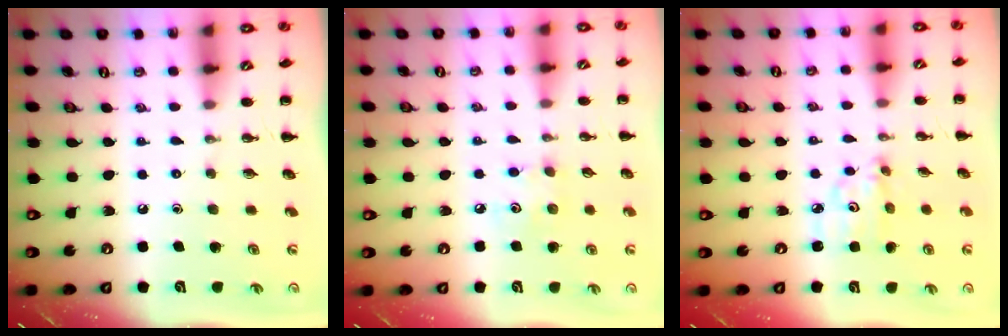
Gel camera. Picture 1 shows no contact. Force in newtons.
{"total": 4.5, "press": 4.4, "slide": 0.9}
{"total": 4.8, "press": 4.8, "slide": 0.3}